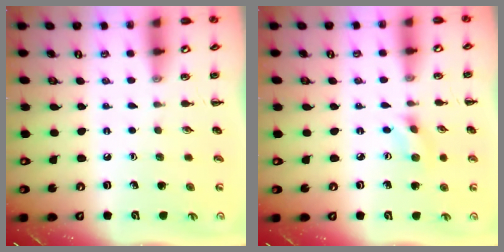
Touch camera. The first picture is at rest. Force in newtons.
{"total": 2.7, "press": 2.6, "slide": 0.8}